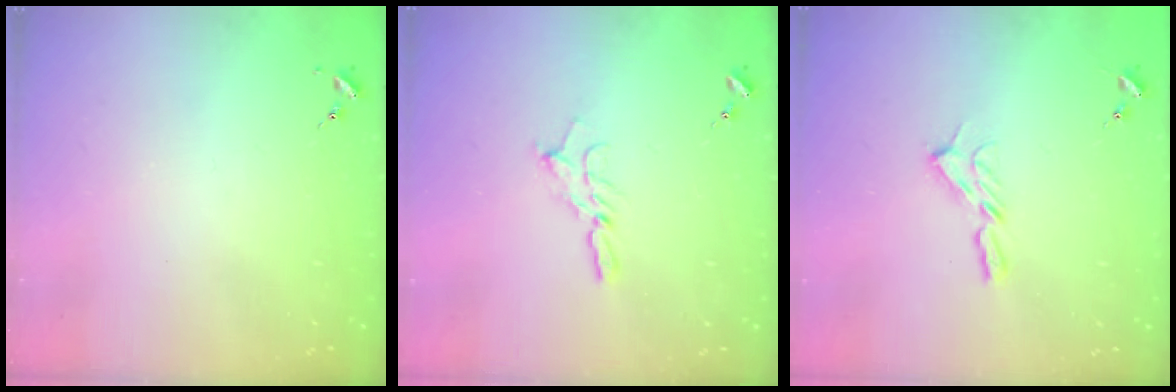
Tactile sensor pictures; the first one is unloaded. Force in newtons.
{"total": 5.6, "press": 5.6, "slide": 0.3}
{"total": 5.4, "press": 5.4, "slide": 0.4}